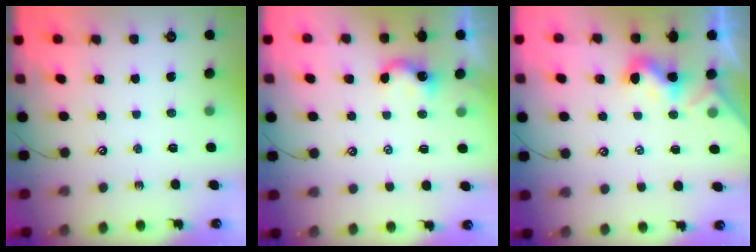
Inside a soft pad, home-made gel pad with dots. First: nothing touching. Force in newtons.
{"total": 1.8, "press": 1.8, "slide": 0.3}
{"total": 0.0}